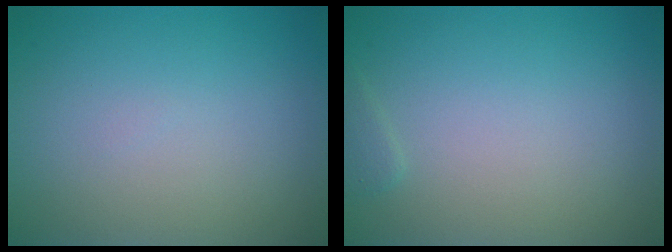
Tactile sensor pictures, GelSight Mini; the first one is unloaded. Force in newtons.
{"total": 0.6, "press": 0.6, "slide": 0.1}